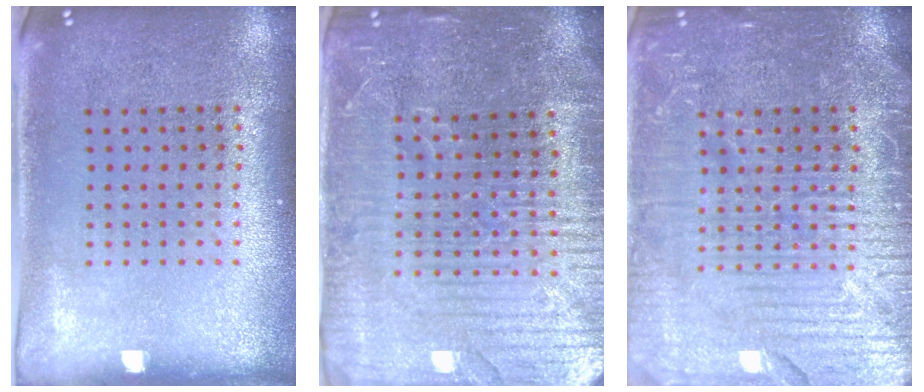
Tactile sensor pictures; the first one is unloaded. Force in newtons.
{"total": 4.9, "press": 4.4, "slide": 2.0}
{"total": 7.2, "press": 7.2, "slide": 0.9}